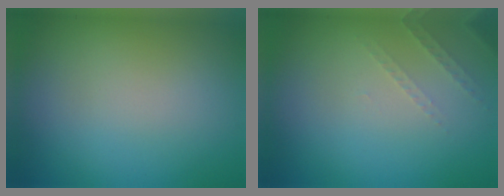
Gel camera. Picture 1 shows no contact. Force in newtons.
{"total": 1.3, "press": 1.2, "slide": 0.4}